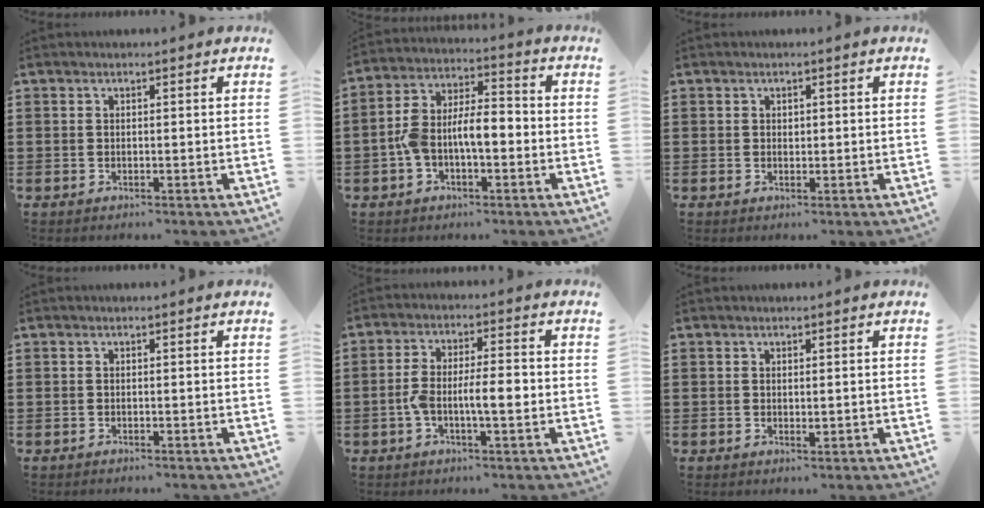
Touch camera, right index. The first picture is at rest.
{"total": 7.5, "force": [-2.0, 3.8, 6.1], "torque": [-0.134, 0.008, -0.045]}
{"total": 0.7, "force": [0.2, 0.6, 0.4], "torque": [-0.009, 0.003, 0.005]}
{"total": 0.0}
{"total": 6.3, "force": [-1.6, 1.9, 5.7], "torque": [-0.115, 0.005, -0.036]}
{"total": 0.8, "force": [0.1, 0.5, 0.7], "torque": [-0.013, 0.002, 0.002]}